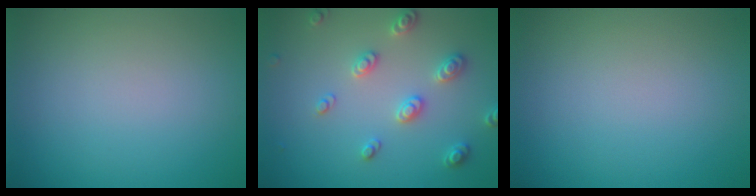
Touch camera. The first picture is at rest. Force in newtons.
{"total": 2.7, "press": 2.7, "slide": 0.4}
{"total": 0.0}